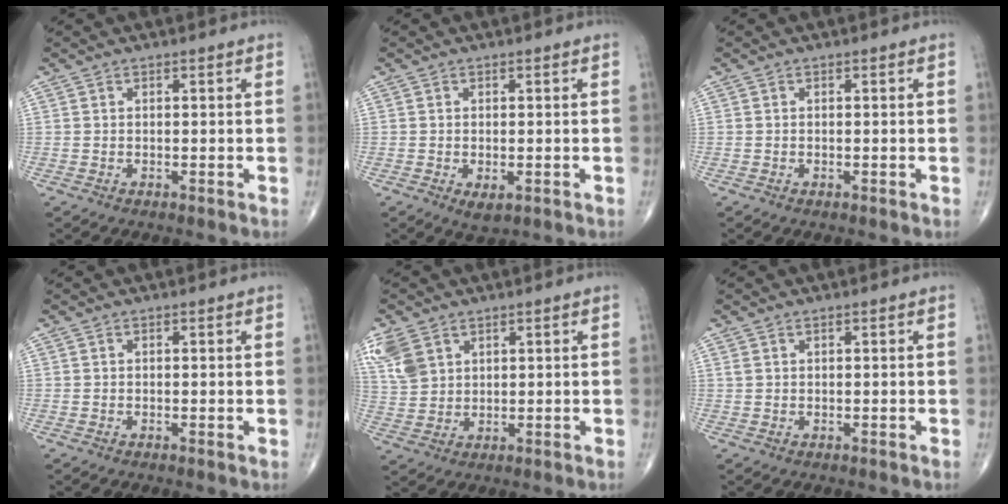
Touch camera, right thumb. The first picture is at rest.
{"total": 2.8, "force": [-0.9, 1.4, 2.3], "torque": [-0.037, -0.007, -0.009]}
{"total": 0.0}
{"total": 0.0}
{"total": 7.4, "force": [3.8, 5.0, 3.9], "torque": [-0.081, -0.004, 0.088]}
{"total": 1.0, "force": [0.6, 0.5, 0.5], "torque": [-0.012, 0.007, 0.015]}